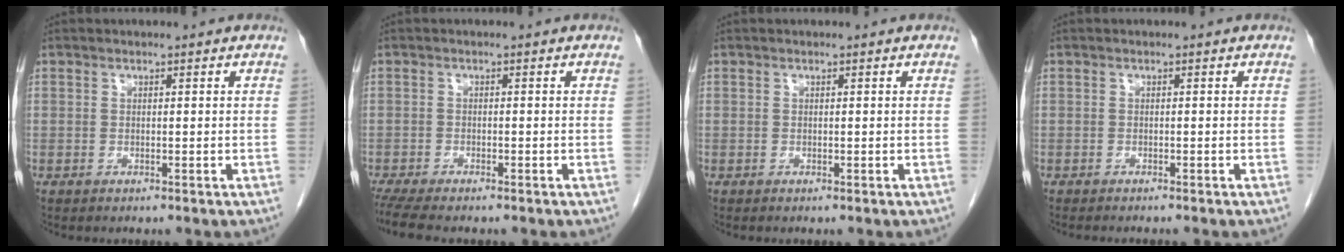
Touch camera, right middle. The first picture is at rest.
{"total": 5.6, "force": [-4.6, 0.9, 3.0], "torque": [-0.056, -0.013, -0.074]}
{"total": 0.0}
{"total": 2.7, "force": [-2.4, 0.1, 1.2], "torque": [-0.017, -0.004, -0.027]}